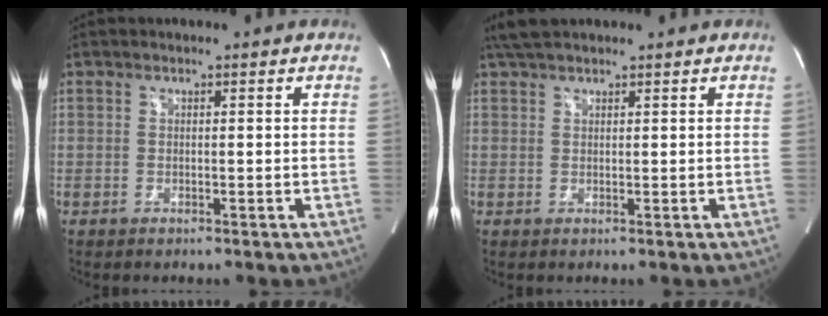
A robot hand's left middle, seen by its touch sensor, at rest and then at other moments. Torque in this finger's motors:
{"motor_torque": [0.16, 0.13, -0.12, -0.01]}